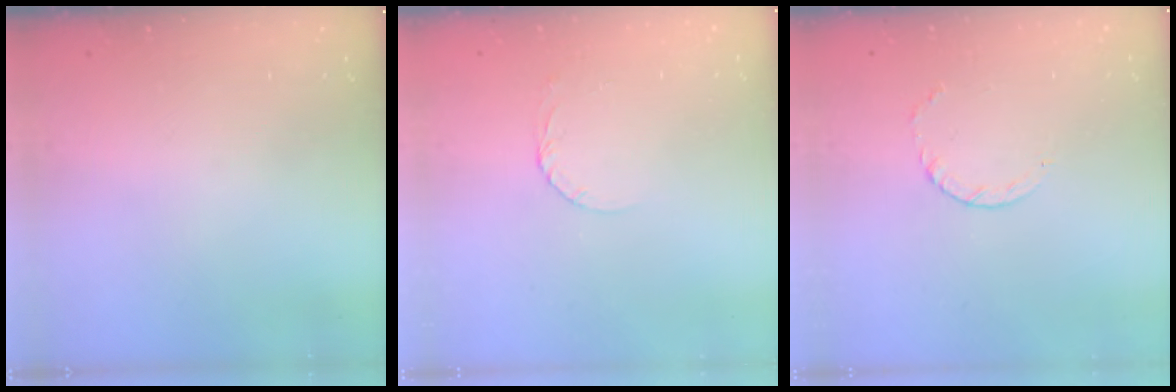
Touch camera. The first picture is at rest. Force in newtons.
{"total": 2.6, "press": 2.6, "slide": 0.1}
{"total": 3.2, "press": 3.2, "slide": 0.4}